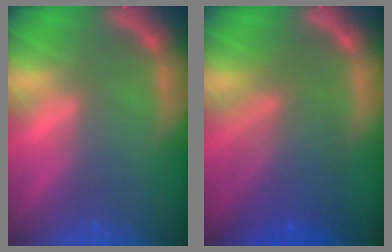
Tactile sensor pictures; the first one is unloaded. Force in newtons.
{"total": 7.0}